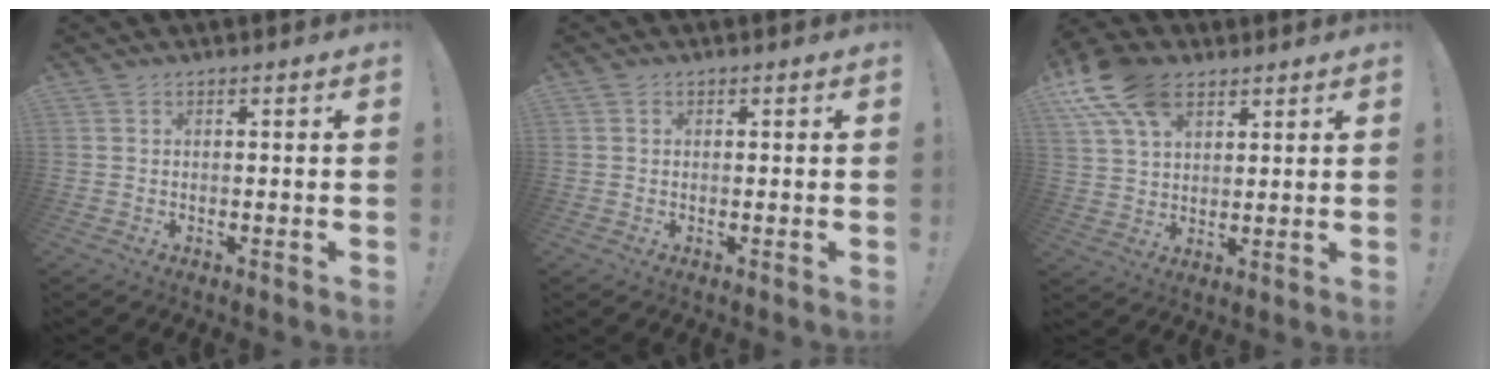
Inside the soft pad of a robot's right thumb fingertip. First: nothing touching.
{"total": 0.5, "force": [0.1, 0.5, 0.0], "torque": [-0.006, 0.004, 0.003]}
{"total": 14.3, "force": [8.0, 8.6, 8.1], "torque": [-0.150, -0.028, 0.152]}